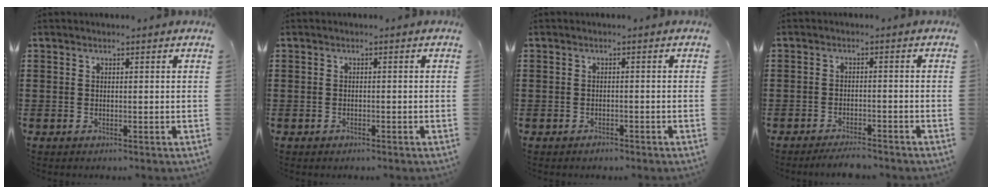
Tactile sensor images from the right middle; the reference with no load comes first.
{"total": 0.6, "force": [-0.5, 0.3, 0.1], "torque": [-0.003, 0.001, -0.011]}
{"total": 0.9, "force": [-0.8, 0.3, 0.1], "torque": [-0.004, 0.002, -0.019]}
{"total": 2.6, "force": [-2.5, 0.2, 0.7], "torque": [-0.013, 0.003, -0.050]}